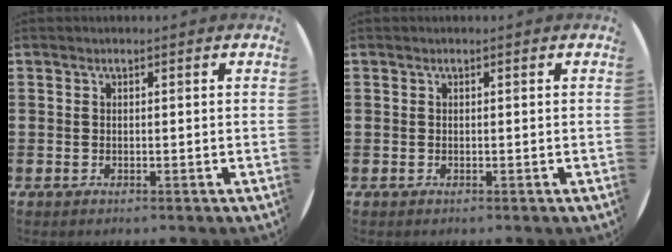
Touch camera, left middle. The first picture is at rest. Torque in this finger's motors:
{"motor_torque": [-0.01, 0.00, 0.00, 0.01]}